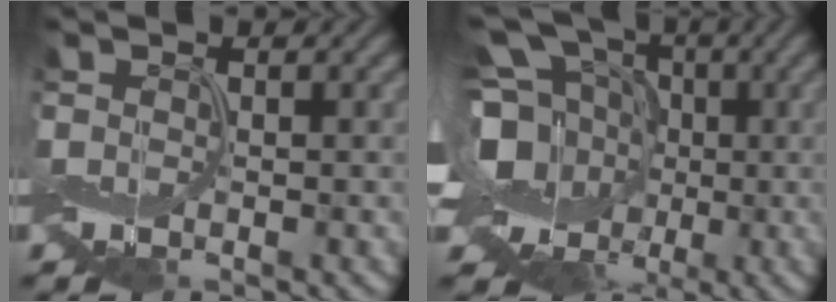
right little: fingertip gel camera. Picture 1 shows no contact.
{"total": 13.0, "force": [-0.9, 10.9, 7.0], "torque": [-0.163, 0.006, -0.035]}